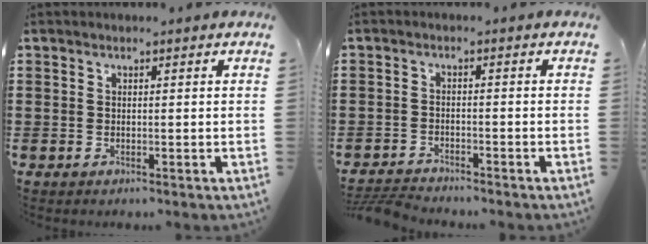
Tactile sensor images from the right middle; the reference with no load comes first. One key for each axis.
{"total": 3.2, "fx": -3.1, "fy": 0.3, "fz": 0.5, "tx": -0.025, "ty": -0.004, "tz": -0.071}